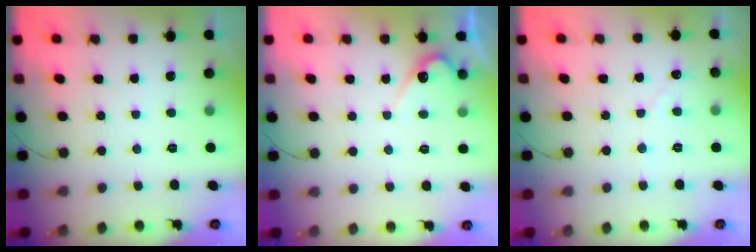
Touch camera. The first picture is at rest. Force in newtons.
{"total": 4.4, "press": 4.4, "slide": 0.4}
{"total": 3.0, "press": 2.9, "slide": 0.3}